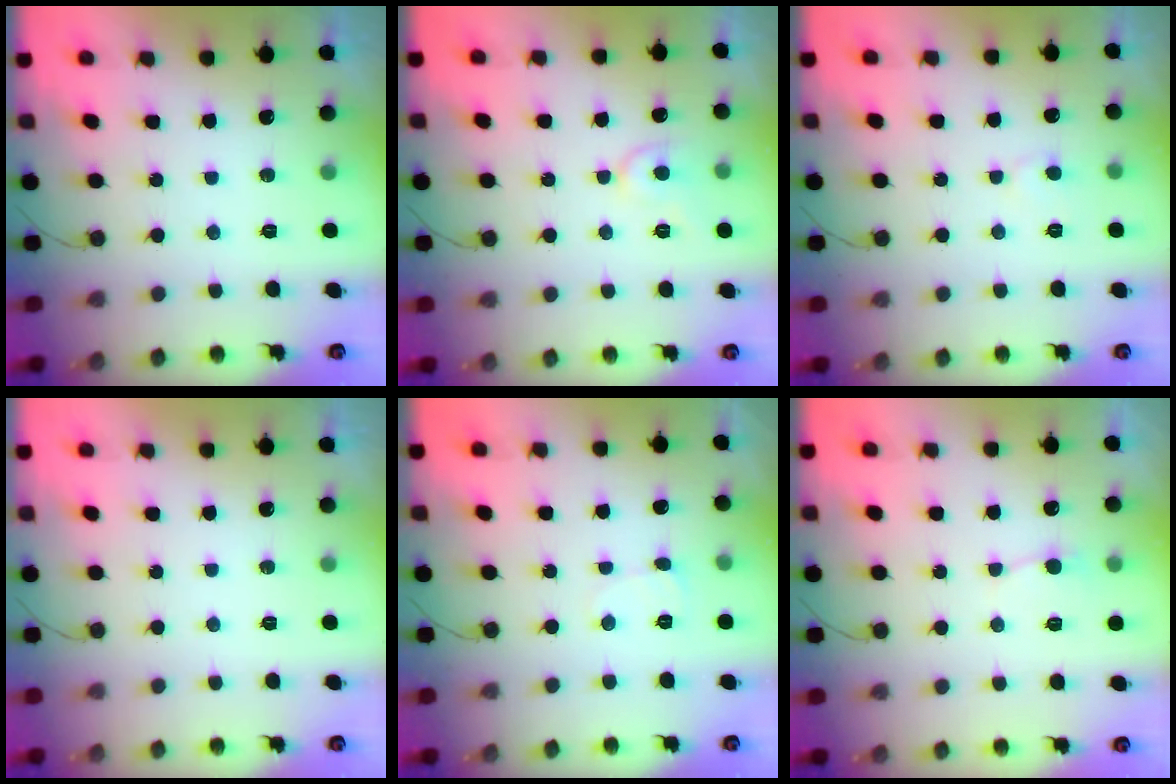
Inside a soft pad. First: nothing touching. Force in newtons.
{"total": 6.3, "press": 6.3, "slide": 0.6}
{"total": 3.7, "press": 3.7, "slide": 0.4}
{"total": 0.0}
{"total": 3.7, "press": 3.6, "slide": 0.4}
{"total": 3.5, "press": 3.5, "slide": 0.4}